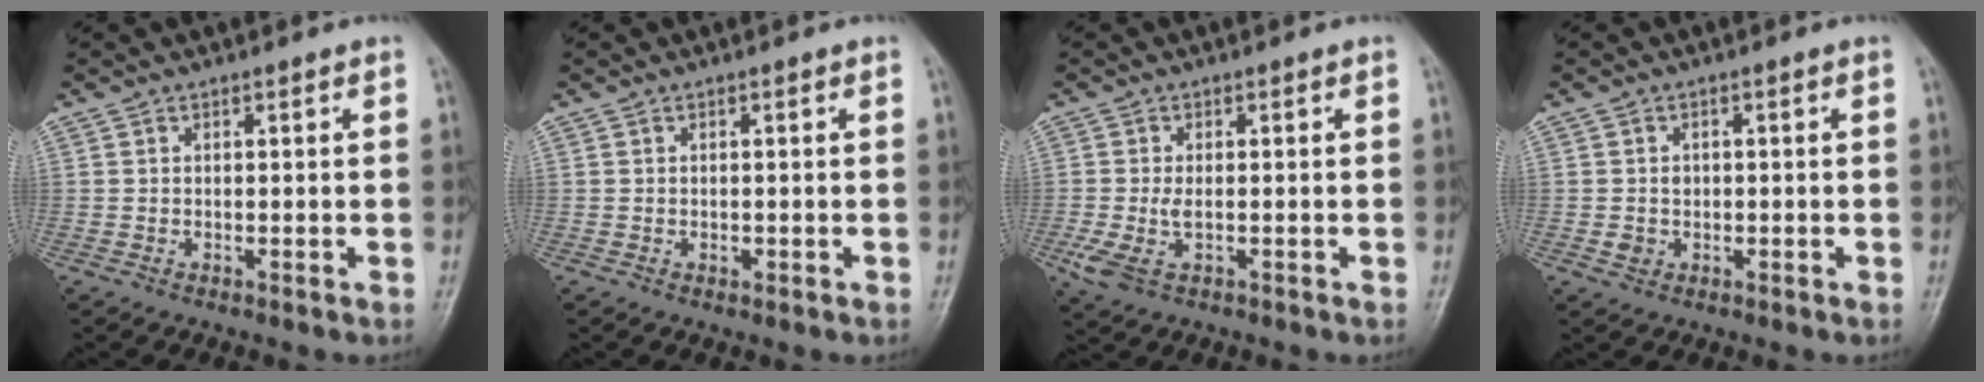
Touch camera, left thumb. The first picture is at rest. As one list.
[{"total": 0.7, "force": [-0.3, 0.5, 0.3], "torque": [0.000, 0.001, -0.005]}, {"total": 4.4, "force": [-1.1, 2.3, 3.6], "torque": [-0.095, -0.001, -0.018]}, {"total": 2.4, "force": [-0.4, 2.2, 0.9], "torque": [-0.004, 0.006, -0.003]}]